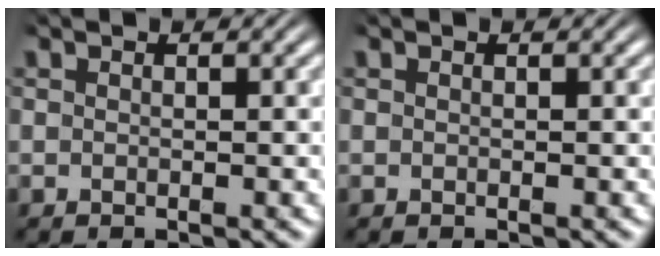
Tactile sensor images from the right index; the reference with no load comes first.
{"total": 0.0}